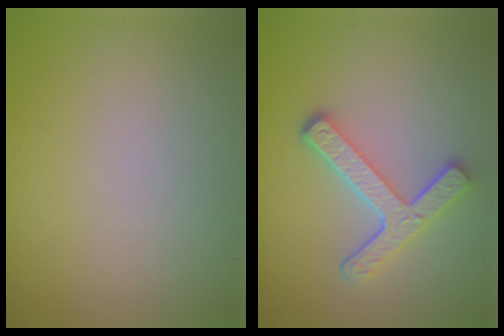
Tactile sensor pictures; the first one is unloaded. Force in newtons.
{"total": 4.5, "press": 3.4, "slide": 2.9}